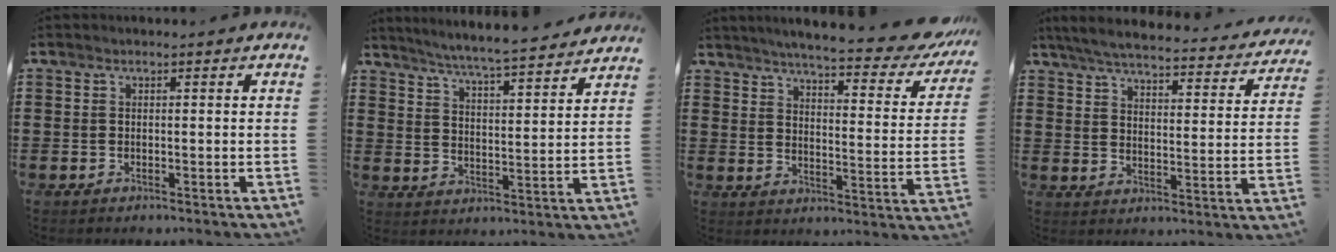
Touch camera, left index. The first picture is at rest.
{"total": 5.2, "force": [5.0, -0.7, 1.2], "torque": [-0.047, -0.041, 0.082]}
{"total": 5.7, "force": [5.2, -0.4, 2.4], "torque": [-0.061, -0.042, 0.084]}
{"total": 5.1, "force": [4.8, -0.1, 1.8], "torque": [-0.059, -0.034, 0.078]}